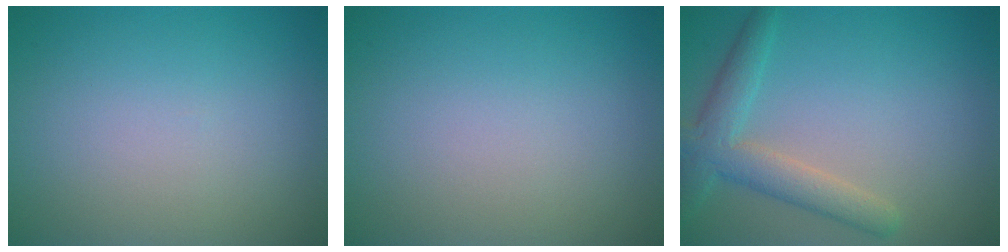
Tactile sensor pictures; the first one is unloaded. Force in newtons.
{"total": 0.0}
{"total": 3.8, "press": 3.8, "slide": 0.2}